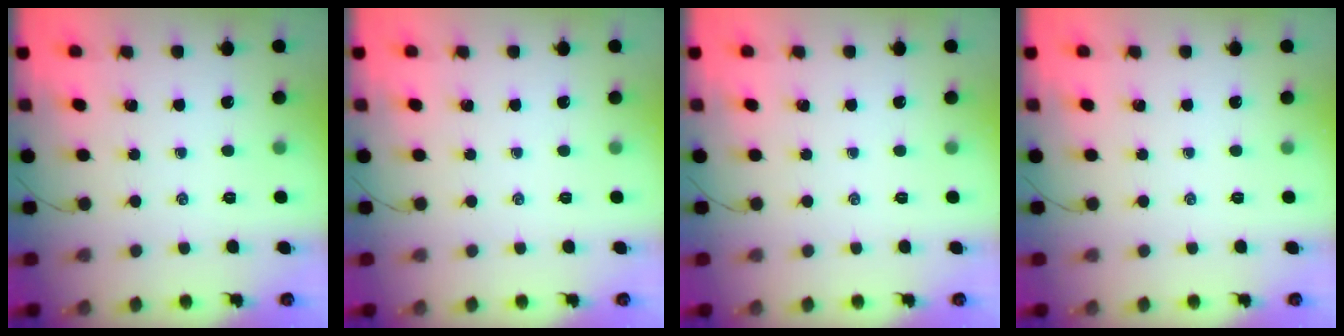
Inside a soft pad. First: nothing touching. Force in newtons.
{"total": 0.0}
{"total": 0.0}
{"total": 0.0}